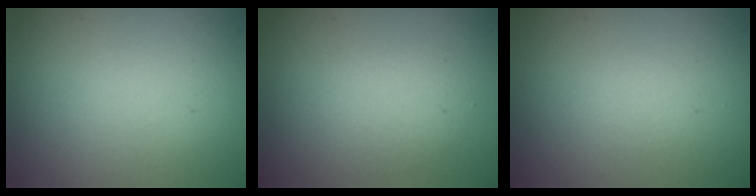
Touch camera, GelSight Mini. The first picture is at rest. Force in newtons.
{"total": 2.1, "press": 2.1, "slide": 0.1}
{"total": 0.8, "press": 0.8, "slide": 0.0}